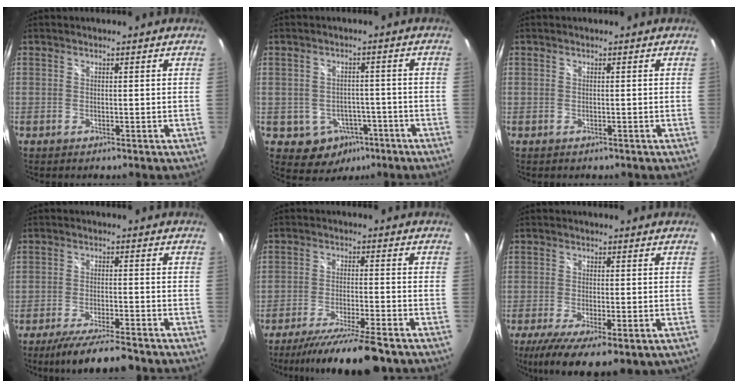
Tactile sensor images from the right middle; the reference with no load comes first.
{"total": 6.9, "force": [-3.4, 5.7, 1.8], "torque": [-0.042, 0.018, -0.025]}
{"total": 0.6, "force": [-0.2, 0.5, 0.0], "torque": [-0.003, 0.000, -0.004]}
{"total": 9.7, "force": [-8.3, 0.8, 5.0], "torque": [-0.105, -0.017, -0.136]}
{"total": 13.1, "force": [-10.9, 0.6, 7.3], "torque": [-0.146, -0.027, -0.178]}
{"total": 12.9, "force": [-6.8, 4.2, 10.1], "torque": [-0.195, -0.053, -0.101]}